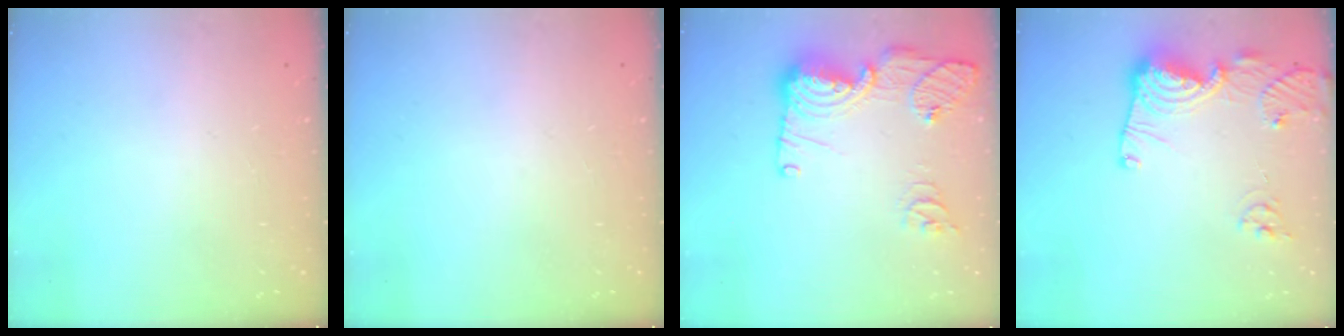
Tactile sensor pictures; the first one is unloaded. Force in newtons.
{"total": 0.0}
{"total": 16.2, "press": 16.2, "slide": 1.7}
{"total": 15.3, "press": 15.2, "slide": 1.7}